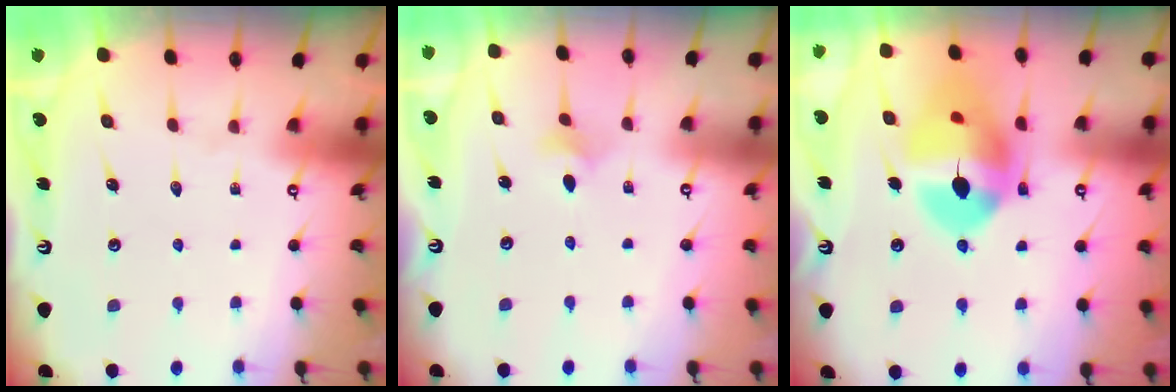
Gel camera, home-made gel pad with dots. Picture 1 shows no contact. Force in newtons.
{"total": 2.9, "press": 2.9, "slide": 0.6}
{"total": 17.4, "press": 17.3, "slide": 1.9}